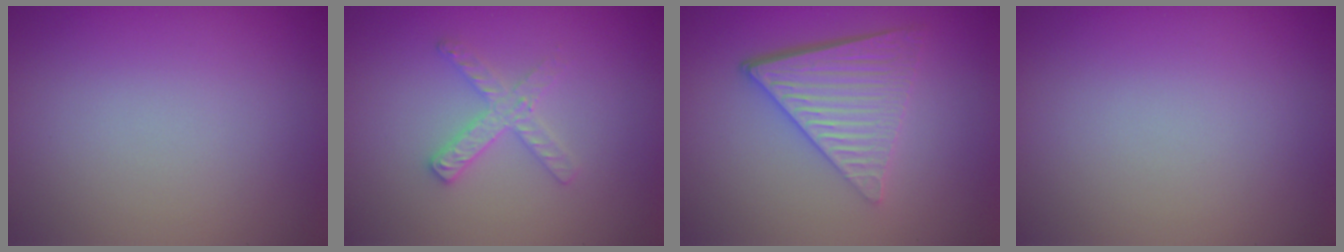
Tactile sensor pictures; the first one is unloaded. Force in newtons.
{"total": 2.2, "press": 2.2, "slide": 0.3}
{"total": 5.5, "press": 3.9, "slide": 3.9}
{"total": 0.0}